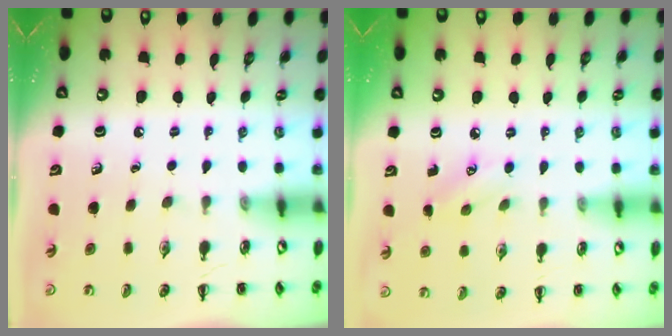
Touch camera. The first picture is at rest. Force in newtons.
{"total": 5.6, "press": 5.5, "slide": 1.3}